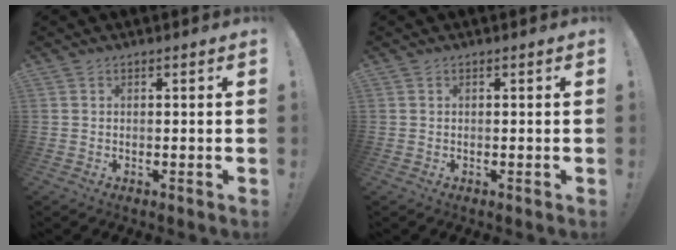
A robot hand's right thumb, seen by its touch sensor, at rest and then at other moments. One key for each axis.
{"total": 0.0}